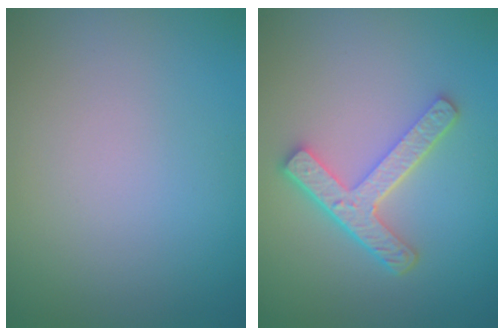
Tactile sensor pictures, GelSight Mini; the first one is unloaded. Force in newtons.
{"total": 4.4, "press": 3.3, "slide": 2.9}